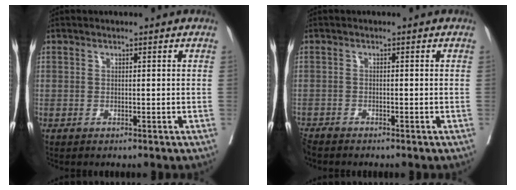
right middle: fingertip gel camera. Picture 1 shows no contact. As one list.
[{"total": 2.4, "force": [-2.3, -0.1, 0.4], "torque": [-0.009, -0.010, -0.047]}]